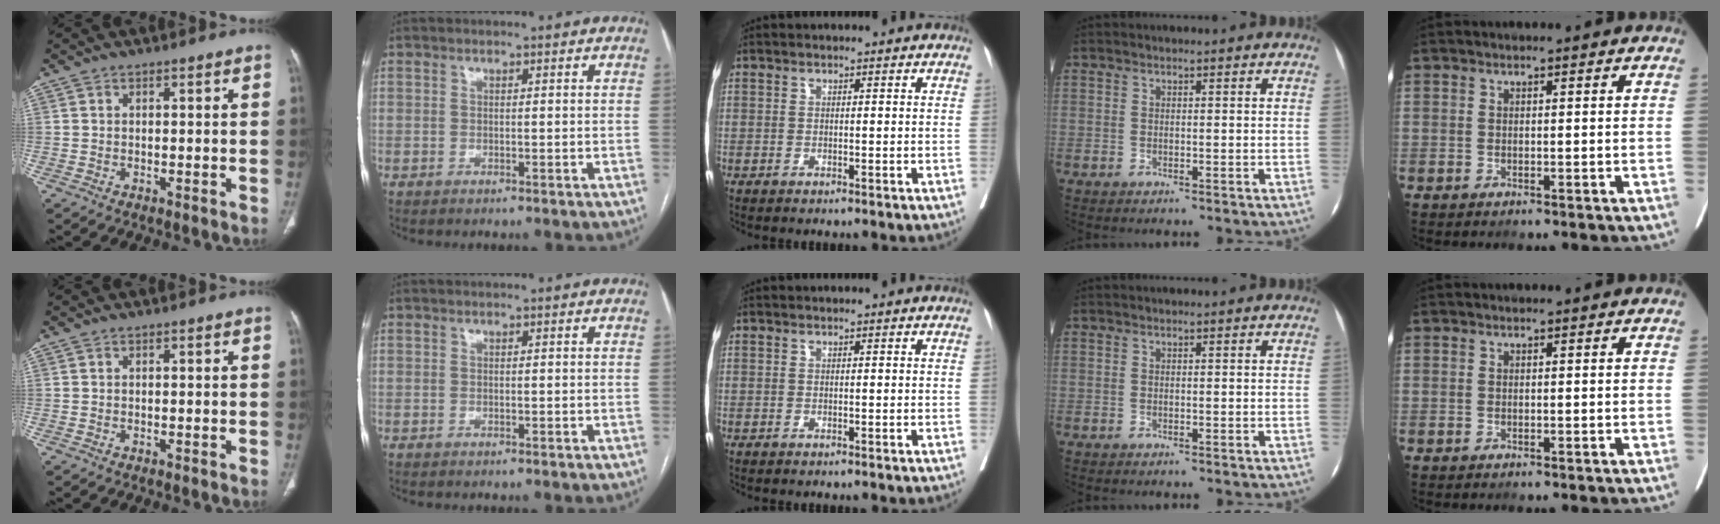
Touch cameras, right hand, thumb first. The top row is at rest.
{}